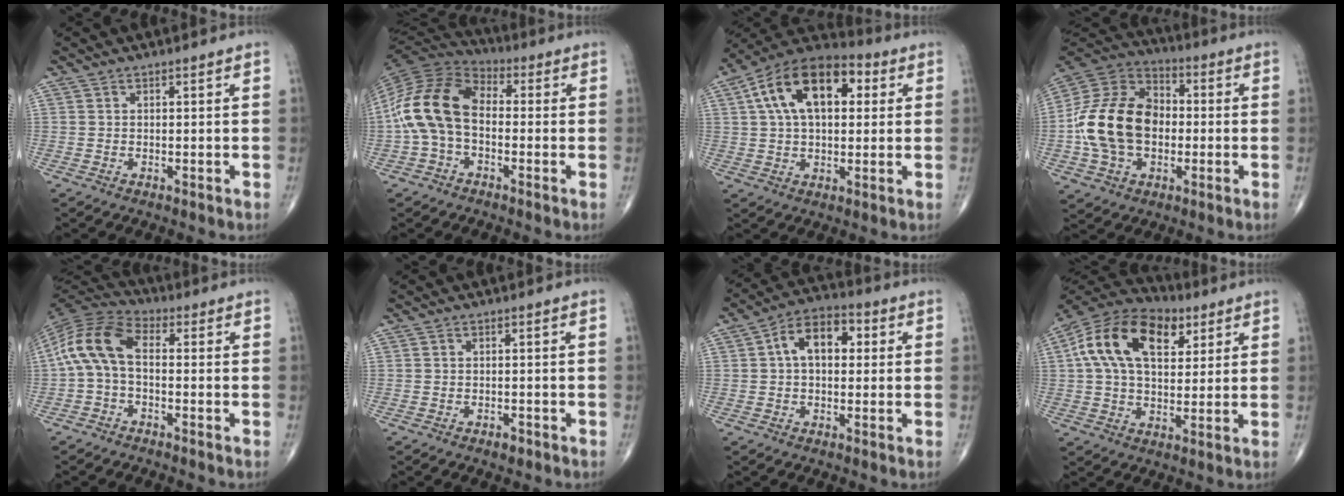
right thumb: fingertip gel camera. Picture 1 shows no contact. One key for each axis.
{"total": 15.1, "fx": -1.2, "fy": 9.8, "fz": 11.4, "tx": -0.223, "ty": 0.036, "tz": -0.035}
{"total": 17.9, "fx": 4.7, "fy": 10.2, "fz": 13.9, "tx": -0.216, "ty": 0.024, "tz": 0.068}
{"total": 19.6, "fx": -1.6, "fy": 14.0, "fz": 13.7, "tx": -0.237, "ty": 0.029, "tz": -0.029}
{"total": 10.8, "fx": -0.4, "fy": 6.1, "fz": 9.0, "tx": -0.180, "ty": 0.030, "tz": -0.022}
{"total": 1.6, "fx": -1.0, "fy": 0.9, "fz": 0.9, "tx": -0.013, "ty": 0.000, "tz": -0.015}
{"total": 9.5, "fx": 1.4, "fy": 6.0, "fz": 7.3, "tx": -0.105, "ty": 0.028, "tz": 0.014}
{"total": 18.5, "fx": 6.1, "fy": 11.2, "fz": 13.4, "tx": -0.227, "ty": 0.007, "tz": 0.096}